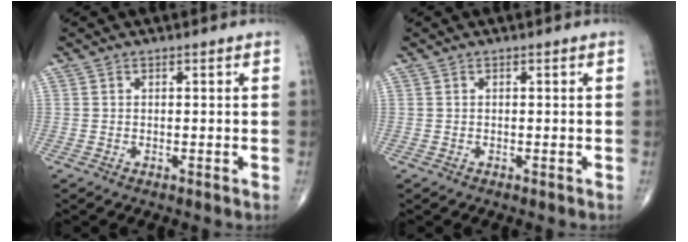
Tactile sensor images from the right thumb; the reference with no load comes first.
{"total": 0.0}